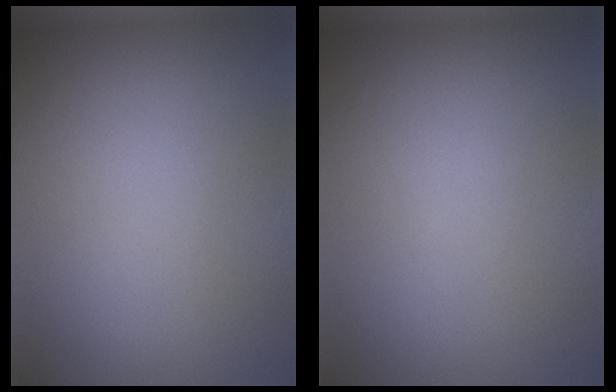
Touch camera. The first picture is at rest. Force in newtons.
{"total": 0.0}